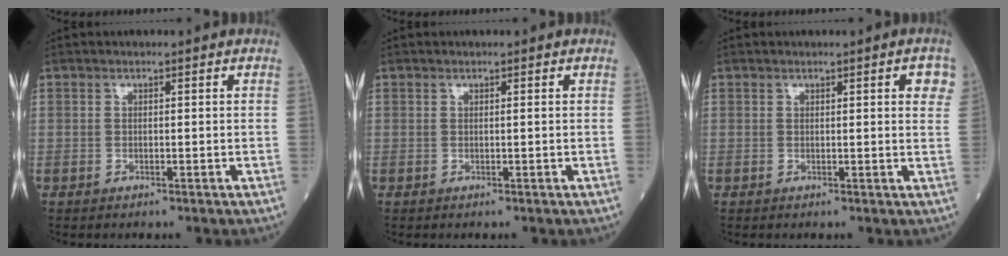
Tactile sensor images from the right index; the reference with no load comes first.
{"total": 0.0}
{"total": 2.9, "force": [1.1, 0.4, 2.6], "torque": [-0.021, 0.001, 0.010]}